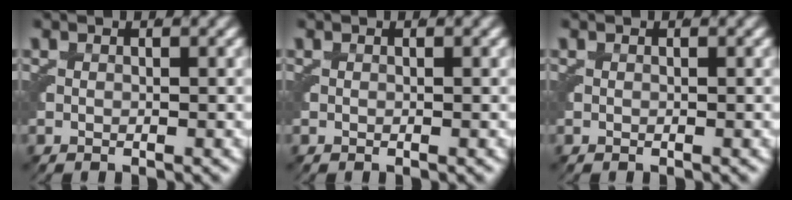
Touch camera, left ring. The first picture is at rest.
{"total": 0.0}
{"total": 0.0}